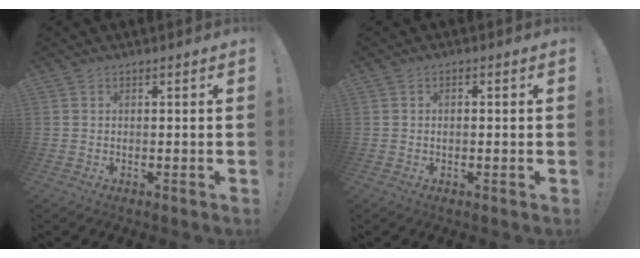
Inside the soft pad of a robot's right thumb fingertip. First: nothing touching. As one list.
[{"total": 0.8, "force": [-0.5, 0.2, 0.6], "torque": [-0.014, 0.003, -0.009]}]